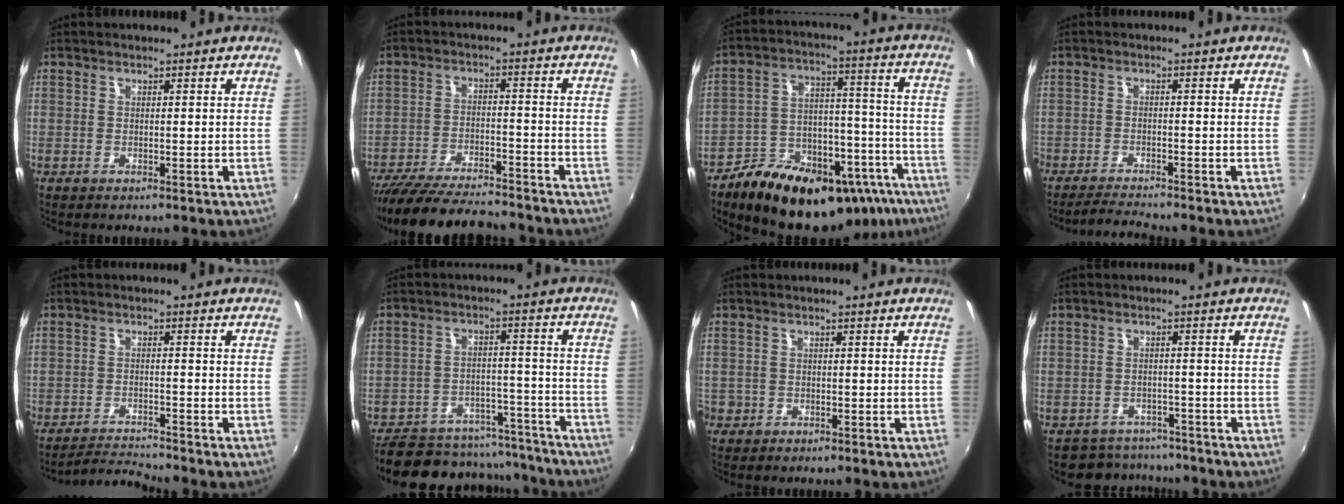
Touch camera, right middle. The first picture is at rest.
{"total": 18.1, "force": [-16.0, 3.5, 7.7], "torque": [-0.161, -0.030, -0.249]}
{"total": 27.5, "force": [-19.0, 13.0, 15.1], "torque": [-0.244, 0.023, -0.250]}
{"total": 3.7, "force": [-3.6, -0.3, 0.8], "torque": [-0.038, -0.008, -0.070]}
{"total": 4.7, "force": [-4.6, -0.7, 0.5], "torque": [-0.033, -0.002, -0.087]}
{"total": 21.2, "force": [-18.0, 8.7, 7.1], "torque": [-0.153, 0.035, -0.226]}
{"total": 2.2, "force": [-1.0, 1.9, 0.4], "torque": [-0.015, -0.001, -0.016]}
{"total": 6.5, "force": [-5.5, 3.4, 0.1], "torque": [-0.010, 0.020, -0.080]}